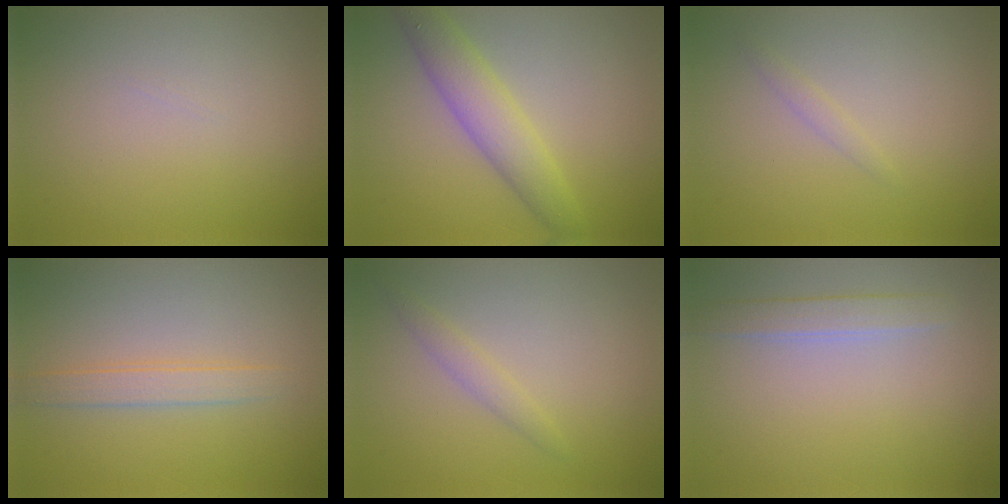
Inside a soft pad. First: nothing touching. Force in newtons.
{"total": 4.0, "press": 4.0, "slide": 0.1}
{"total": 0.8, "press": 0.8, "slide": 0.1}
{"total": 1.9, "press": 1.9, "slide": 0.2}
{"total": 1.3, "press": 1.3, "slide": 0.1}
{"total": 1.9, "press": 1.9, "slide": 0.3}